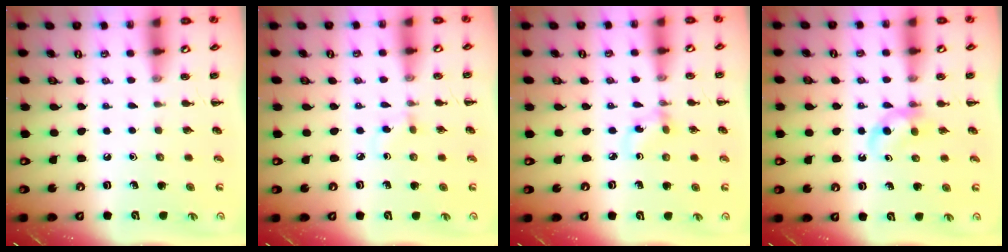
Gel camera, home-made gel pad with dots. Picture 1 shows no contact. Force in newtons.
{"total": 2.2, "press": 1.9, "slide": 1.1}
{"total": 2.8, "press": 2.6, "slide": 1.0}
{"total": 3.8, "press": 3.6, "slide": 1.3}